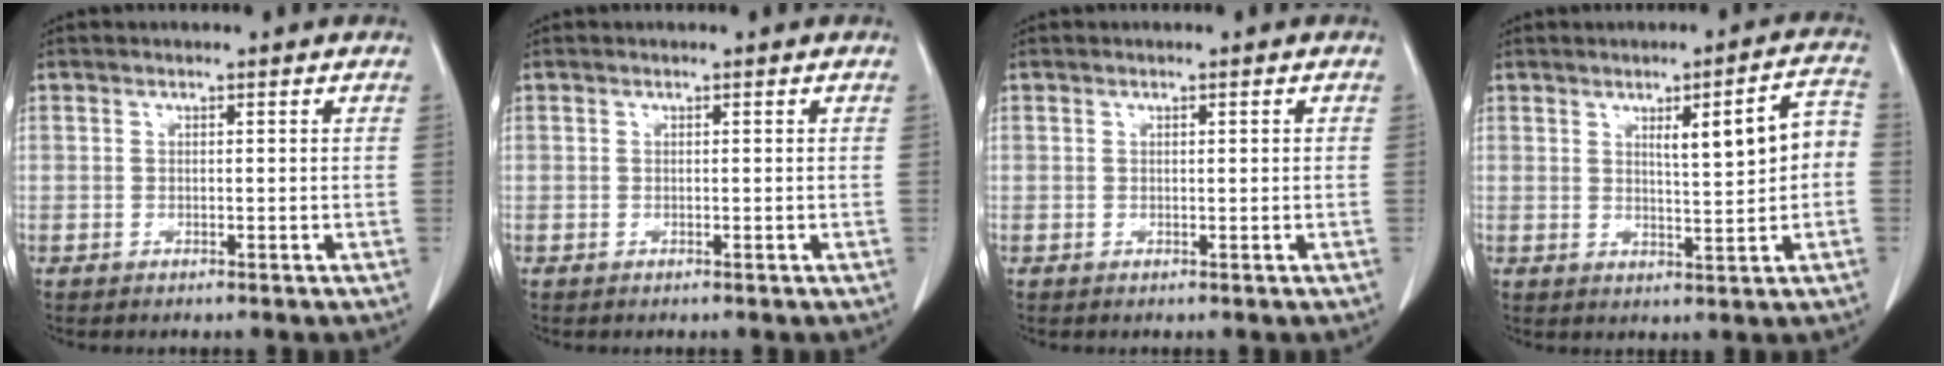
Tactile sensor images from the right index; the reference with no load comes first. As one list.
[{"total": 0.0}, {"total": 0.5, "force": [0.1, 0.1, 0.5], "torque": [-0.009, 0.001, 0.003]}, {"total": 7.6, "force": [0.8, 1.2, 7.4], "torque": [-0.104, 0.022, 0.017]}]